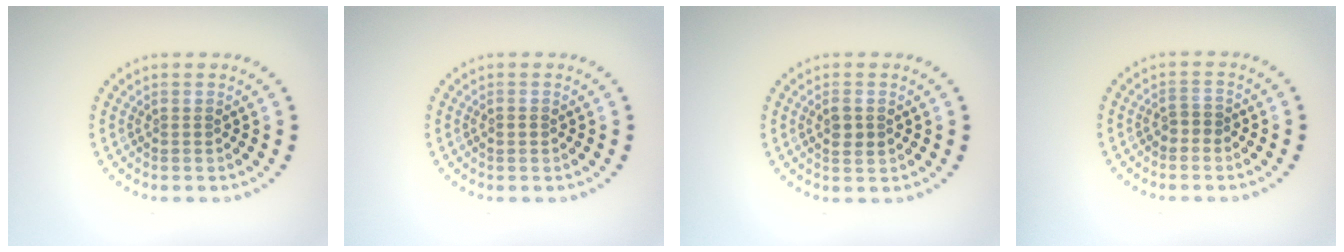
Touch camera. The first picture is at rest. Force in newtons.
{"total": 0.9, "press": 0.9, "slide": 0.1}
{"total": 1.7, "press": 1.7, "slide": 0.4}
{"total": 1.2, "press": 1.1, "slide": 0.5}